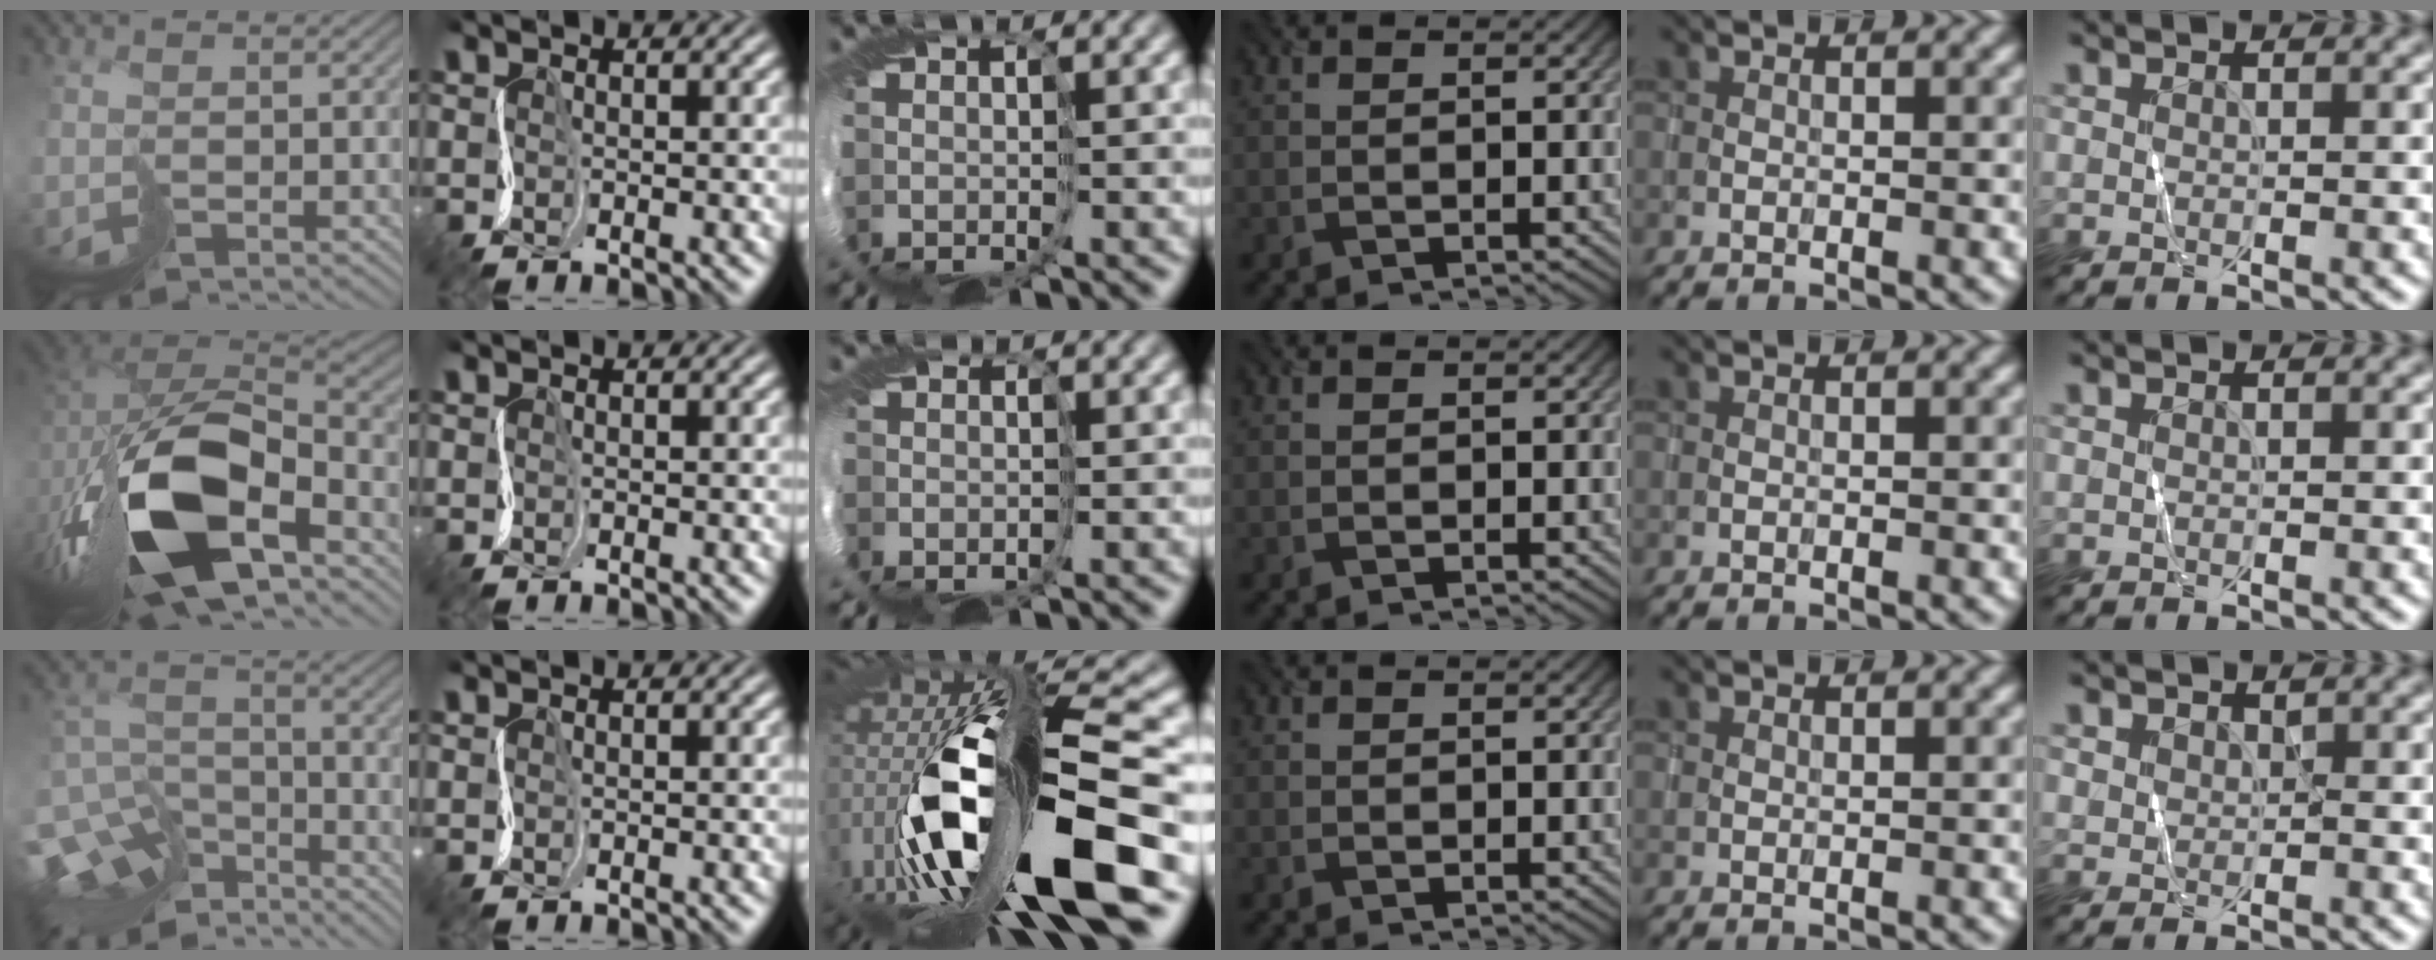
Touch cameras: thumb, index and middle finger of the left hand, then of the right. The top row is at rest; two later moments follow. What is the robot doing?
{"motion": "cut", "object": "tape"}